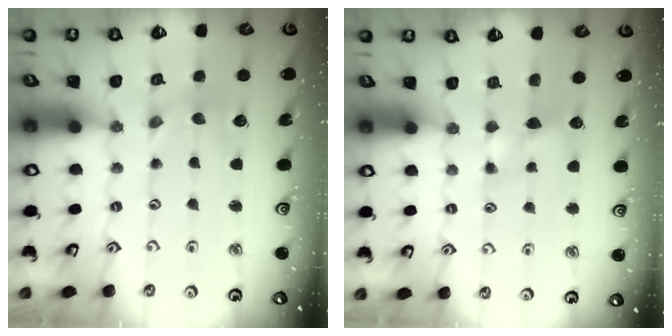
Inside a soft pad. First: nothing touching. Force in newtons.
{"total": 4.6, "press": 4.5, "slide": 0.8}